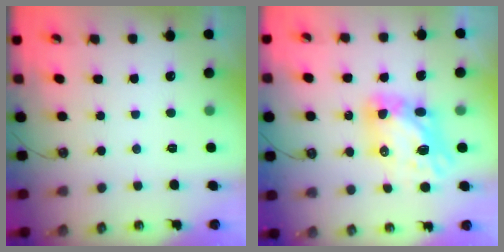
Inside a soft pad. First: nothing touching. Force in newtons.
{"total": 10.1, "press": 10.1, "slide": 1.1}